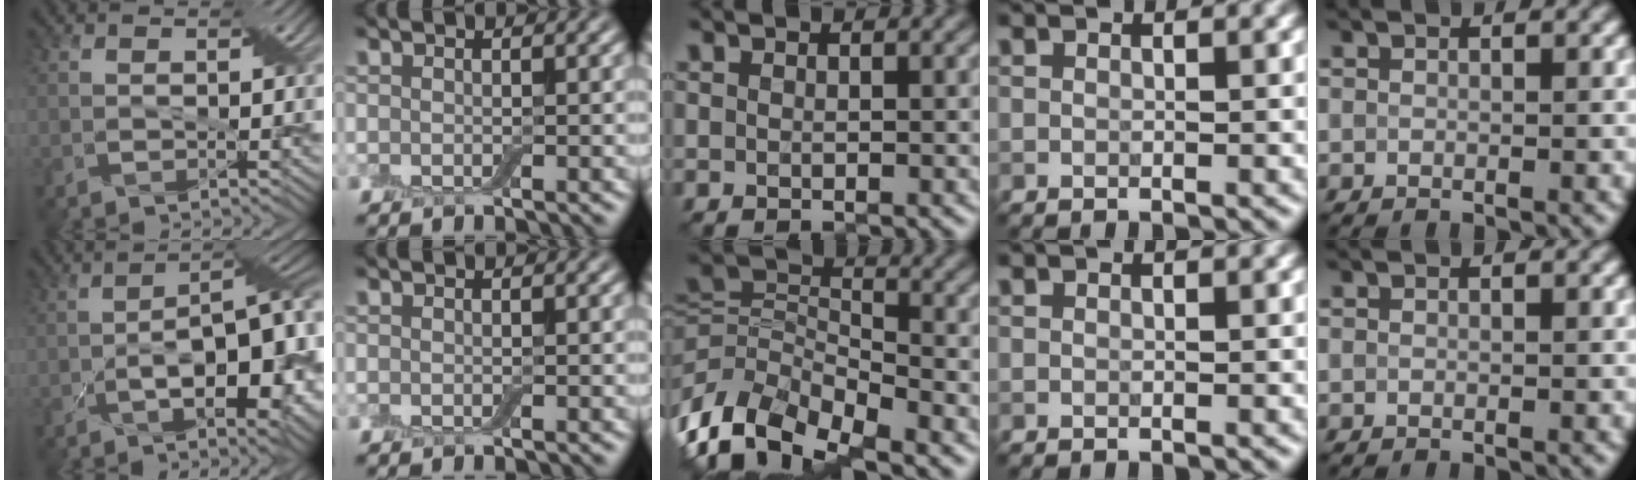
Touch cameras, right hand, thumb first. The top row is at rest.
{"thumb": {"total": 16.3, "force": [-3.7, 7.3, 14.1], "torque": [-0.181, -0.009, -0.047]}, "middle": {"total": 8.2, "force": [-4.8, 4.1, 5.2], "torque": [-0.096, -0.008, -0.100]}}